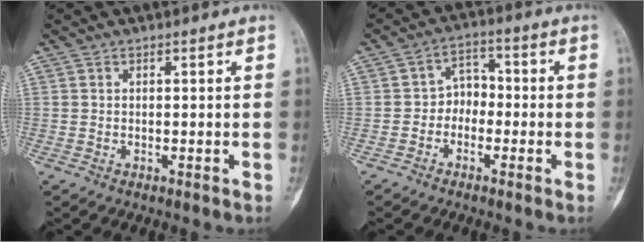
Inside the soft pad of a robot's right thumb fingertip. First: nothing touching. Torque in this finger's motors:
{"motor_torque": [-0.63, -0.08, -0.01, 0.07, -0.02]}